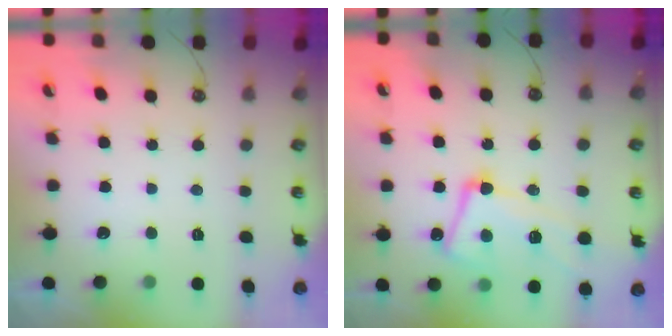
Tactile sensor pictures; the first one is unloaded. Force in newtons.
{"total": 10.8, "press": 10.6, "slide": 1.8}